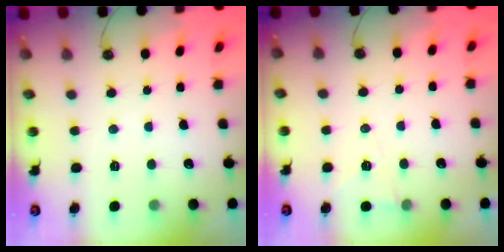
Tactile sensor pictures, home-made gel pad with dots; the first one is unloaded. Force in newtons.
{"total": 5.6, "press": 3.7, "slide": 4.2}